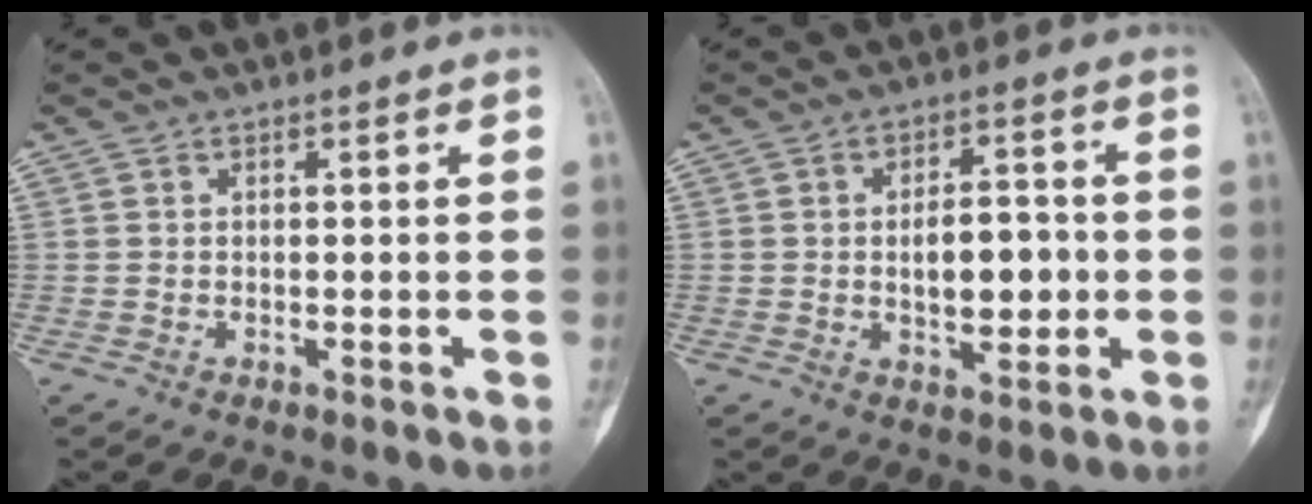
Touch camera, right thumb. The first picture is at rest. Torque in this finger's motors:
{"motor_torque": [-0.17, 0.54, 0.06, -0.03, 0.18]}